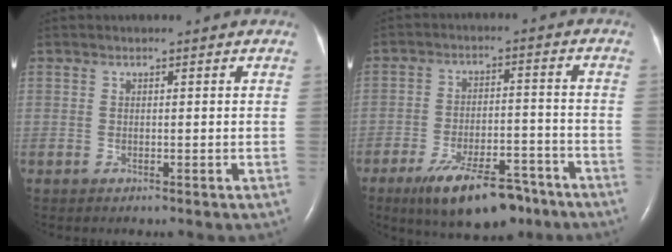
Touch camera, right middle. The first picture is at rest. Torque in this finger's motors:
{"motor_torque": [0.22, -0.22, 0.21, 0.06]}